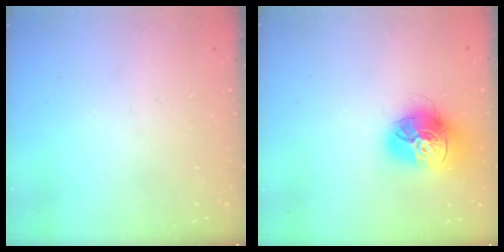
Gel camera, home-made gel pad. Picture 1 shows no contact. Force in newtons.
{"total": 17.1, "press": 17.0, "slide": 1.9}